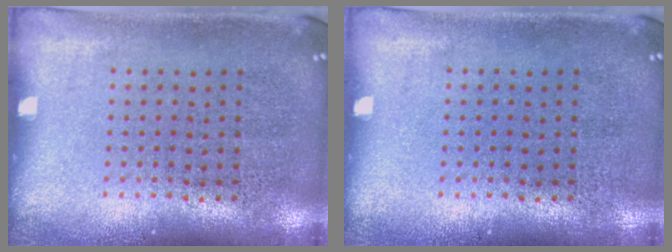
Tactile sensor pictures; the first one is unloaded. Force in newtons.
{"total": 0.0}